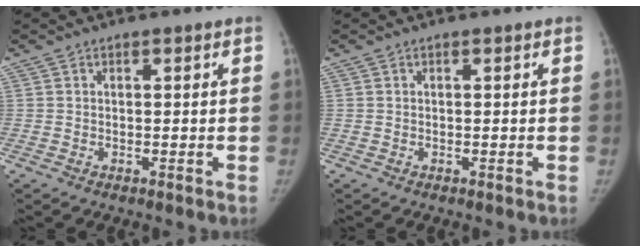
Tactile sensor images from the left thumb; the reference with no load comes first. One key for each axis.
{"total": 0.0}